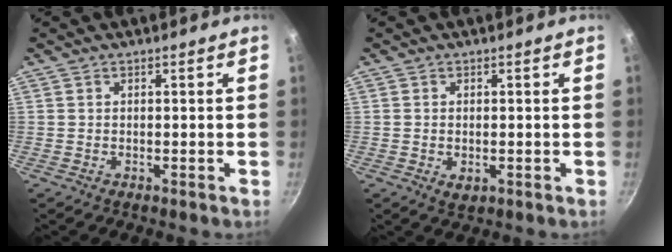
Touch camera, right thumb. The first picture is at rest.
{"total": 2.4, "force": [-0.4, 1.5, 1.8], "torque": [-0.029, -0.006, -0.004]}